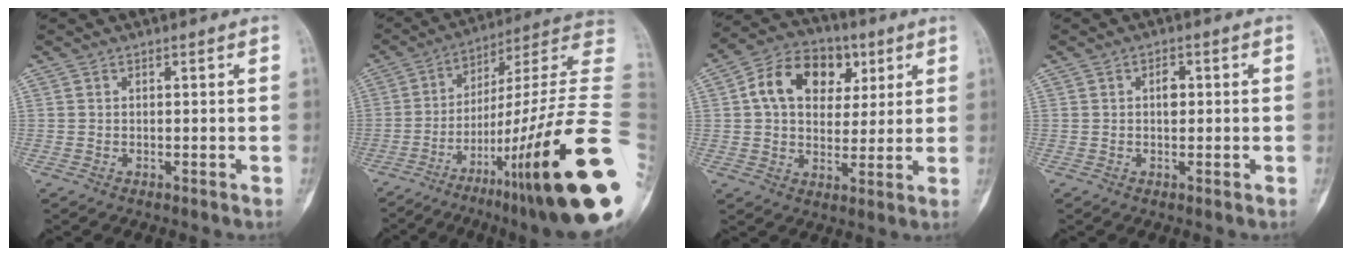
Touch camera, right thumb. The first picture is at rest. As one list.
[{"total": 32.8, "force": [-10.2, 5.9, 30.6], "torque": [-0.368, 0.058, -0.160]}, {"total": 14.3, "force": [4.1, 10.6, 8.7], "torque": [-0.113, 0.007, 0.060]}, {"total": 2.3, "force": [0.2, 1.4, 1.8], "torque": [-0.026, 0.003, 0.001]}]